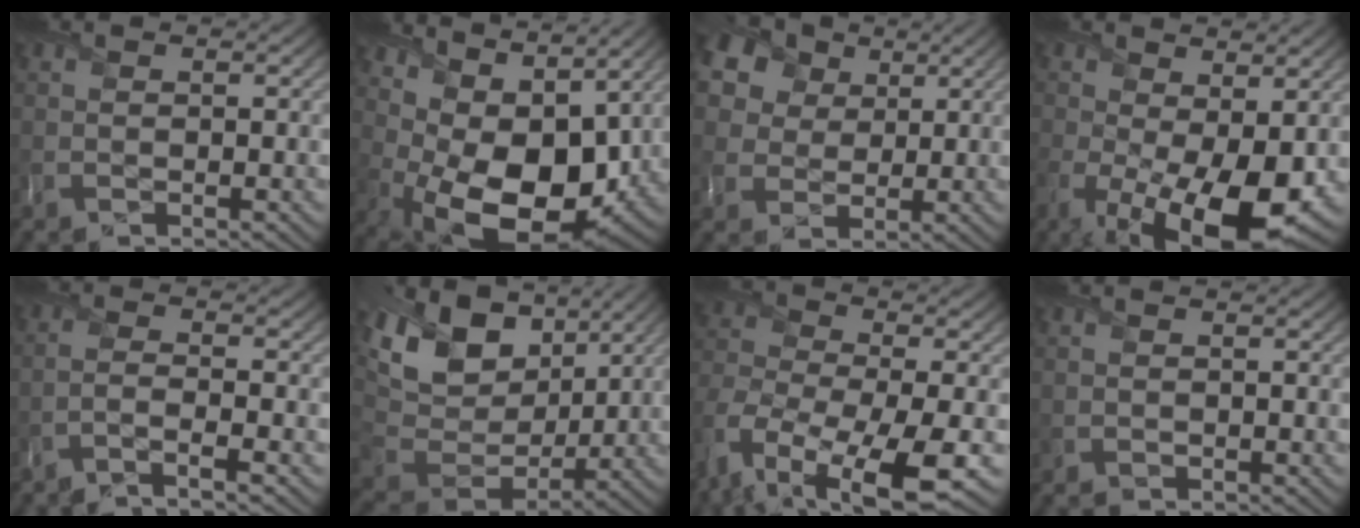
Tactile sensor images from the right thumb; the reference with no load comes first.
{"total": 14.1, "force": [3.5, 7.9, 11.2], "torque": [-0.216, -0.022, 0.077]}
{"total": 12.4, "force": [6.3, 8.9, 5.9], "torque": [-0.175, 0.032, 0.115]}
{"total": 13.7, "force": [-4.0, 6.7, 11.3], "torque": [-0.216, -0.052, -0.043]}
{"total": 3.7, "force": [-2.4, 0.4, 2.8], "torque": [-0.047, 0.008, -0.068]}
{"total": 14.1, "force": [6.7, 9.1, 8.4], "torque": [-0.197, 0.020, 0.124]}
{"total": 13.0, "force": [-7.0, 5.9, 9.2], "torque": [-0.218, -0.027, -0.122]}
{"total": 0.0}